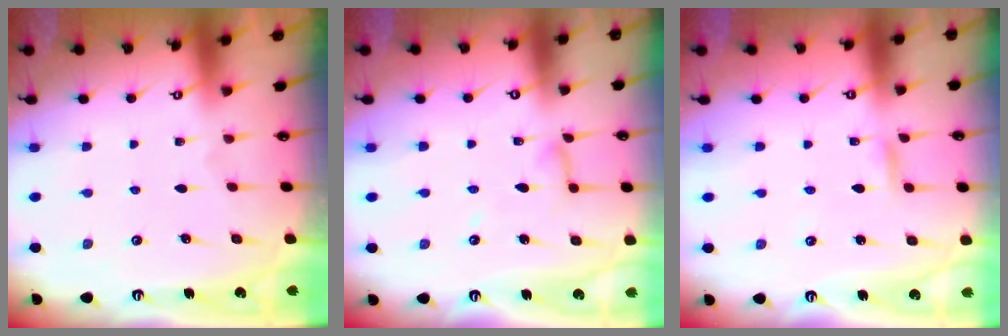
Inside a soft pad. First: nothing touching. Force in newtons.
{"total": 5.3, "press": 5.2, "slide": 0.4}
{"total": 3.5, "press": 3.5, "slide": 0.4}